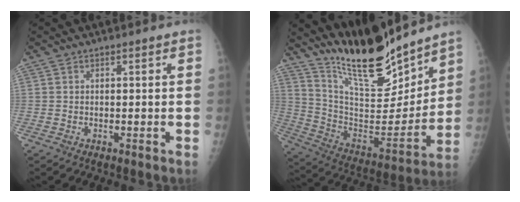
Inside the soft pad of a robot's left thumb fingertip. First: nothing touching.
{"total": 21.4, "force": [17.7, 5.8, 10.6], "torque": [-0.133, -0.107, 0.309]}